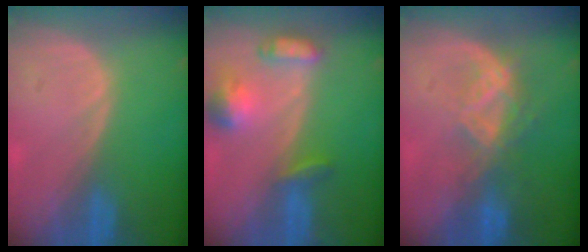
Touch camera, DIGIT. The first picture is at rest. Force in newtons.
{"total": 6.3, "press": 6.2, "slide": 0.9}
{"total": 6.7, "press": 5.9, "slide": 3.2}